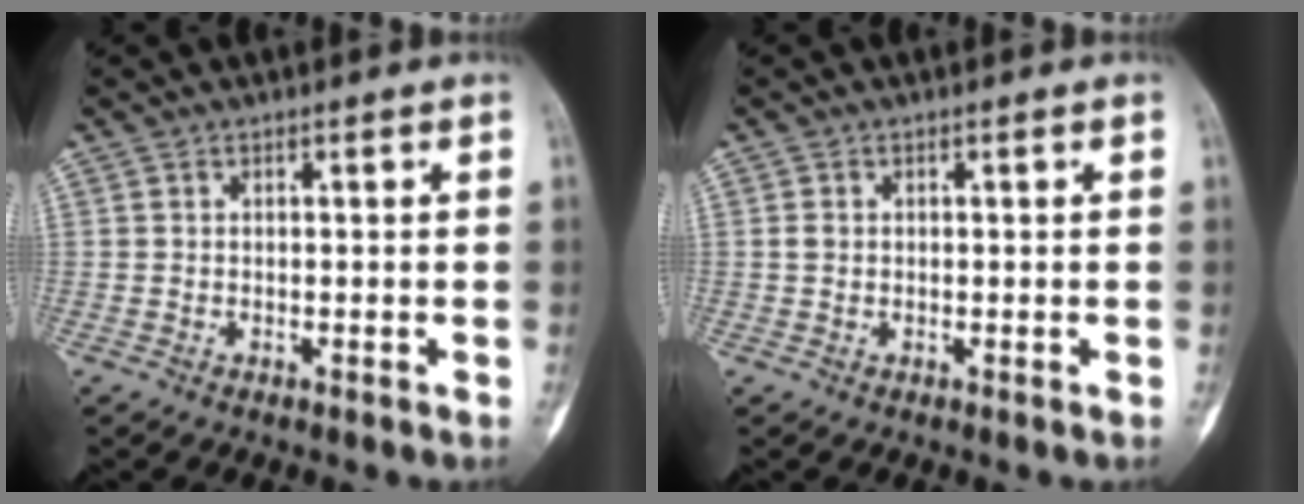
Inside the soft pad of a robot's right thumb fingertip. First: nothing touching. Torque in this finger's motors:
{"motor_torque": [0.13, 0.89, 0.20, -0.09, 0.06]}